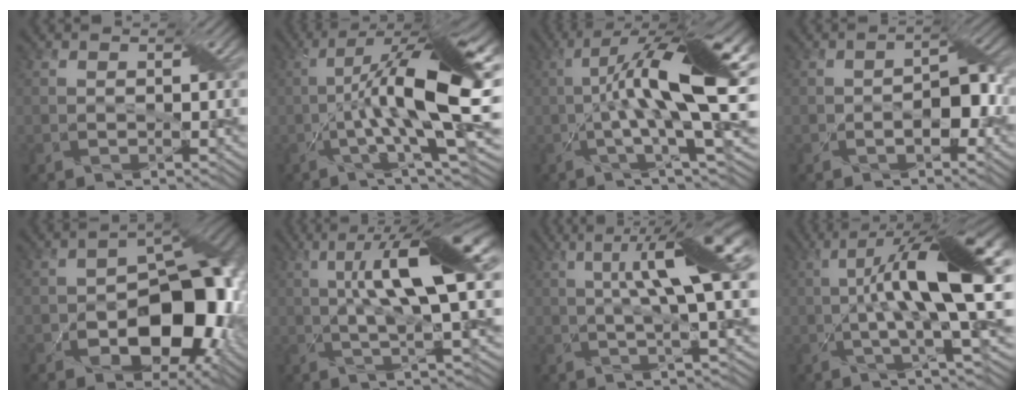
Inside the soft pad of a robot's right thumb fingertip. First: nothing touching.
{"total": 17.0, "force": [-0.2, 4.5, 16.4], "torque": [-0.267, 0.011, -0.004]}
{"total": 15.0, "force": [0.7, 3.3, 14.6], "torque": [-0.237, 0.019, 0.010]}
{"total": 4.7, "force": [-1.4, 2.4, 3.8], "torque": [-0.052, 0.003, -0.023]}
{"total": 12.9, "force": [-3.4, 8.2, 9.4], "torque": [-0.127, -0.018, -0.050]}
{"total": 12.1, "force": [2.6, 2.9, 11.5], "torque": [-0.194, 0.010, 0.040]}
{"total": 10.9, "force": [2.6, 2.3, 10.3], "torque": [-0.160, 0.013, 0.037]}
{"total": 13.6, "force": [1.3, 2.7, 13.3], "torque": [-0.211, 0.015, 0.022]}